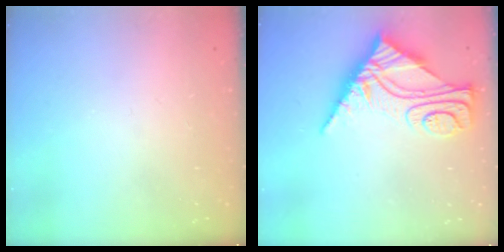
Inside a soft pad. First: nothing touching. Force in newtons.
{"total": 11.3, "press": 11.2, "slide": 1.1}